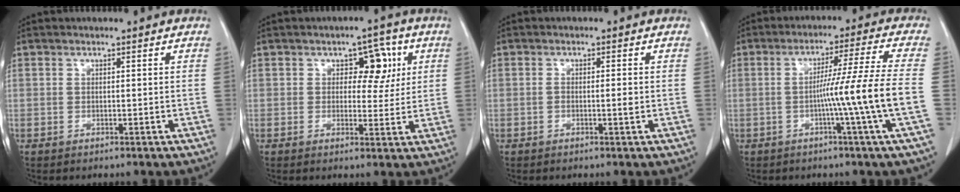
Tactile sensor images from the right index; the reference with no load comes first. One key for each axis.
{"total": 5.7, "fx": 1.7, "fy": 3.4, "fz": 4.3, "tx": -0.045, "ty": 0.013, "tz": 0.023}
{"total": 1.6, "fx": -0.3, "fy": 0.2, "fz": 1.6, "tx": -0.030, "ty": 0.001, "tz": -0.005}
{"total": 10.8, "fx": -2.5, "fy": -3.2, "fz": 10.0, "tx": -0.159, "ty": -0.003, "tz": -0.043}